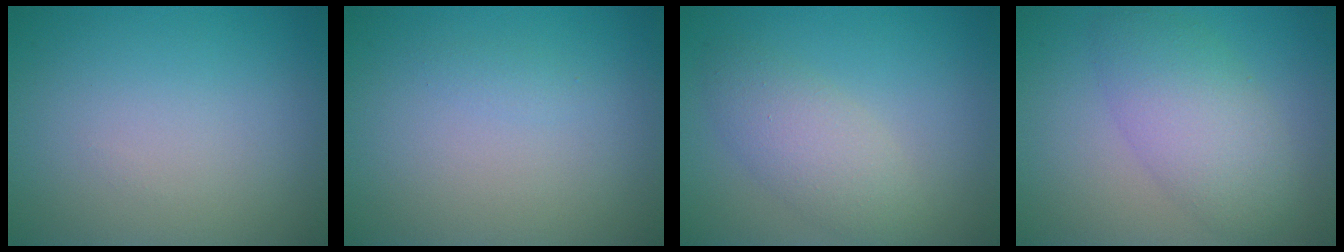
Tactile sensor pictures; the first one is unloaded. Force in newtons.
{"total": 0.6, "press": 0.6, "slide": 0.0}
{"total": 3.4, "press": 3.4, "slide": 0.0}
{"total": 5.1, "press": 5.1, "slide": 0.2}